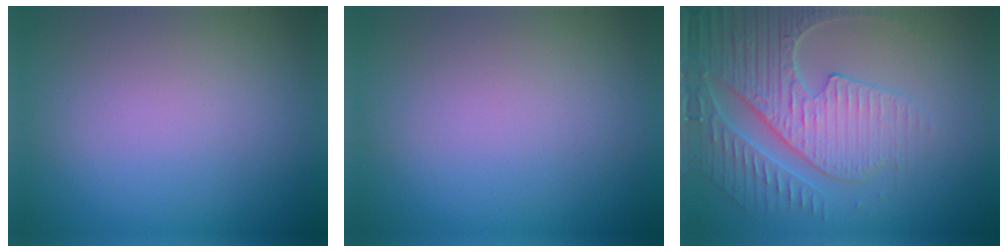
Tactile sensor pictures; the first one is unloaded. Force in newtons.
{"total": 0.0}
{"total": 6.4, "press": 5.4, "slide": 3.5}